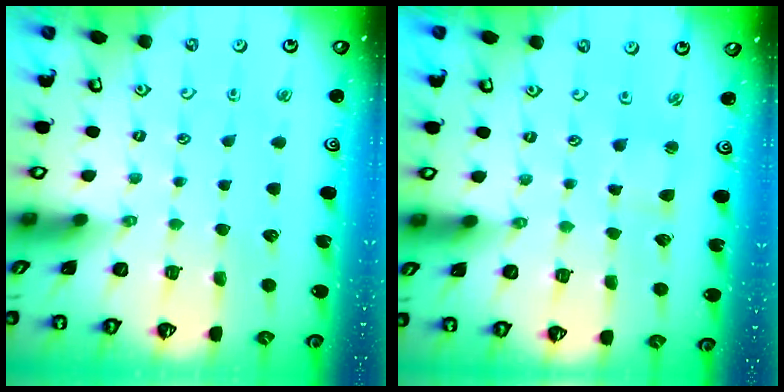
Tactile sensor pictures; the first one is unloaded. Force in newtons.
{"total": 2.7, "press": 2.7, "slide": 0.2}